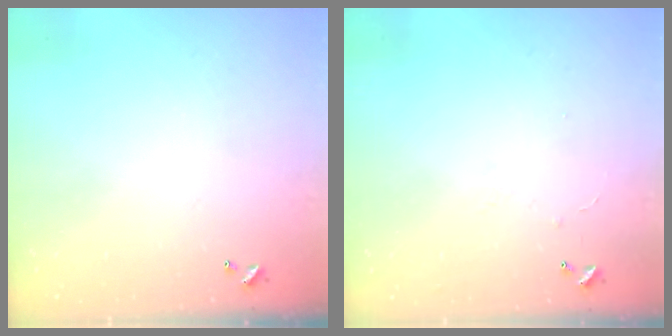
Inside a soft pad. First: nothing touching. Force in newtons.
{"total": 0.9, "press": 0.7, "slide": 0.5}